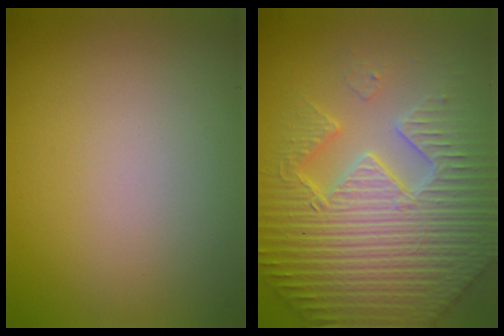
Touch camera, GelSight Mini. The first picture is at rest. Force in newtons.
{"total": 7.7, "press": 7.4, "slide": 2.0}